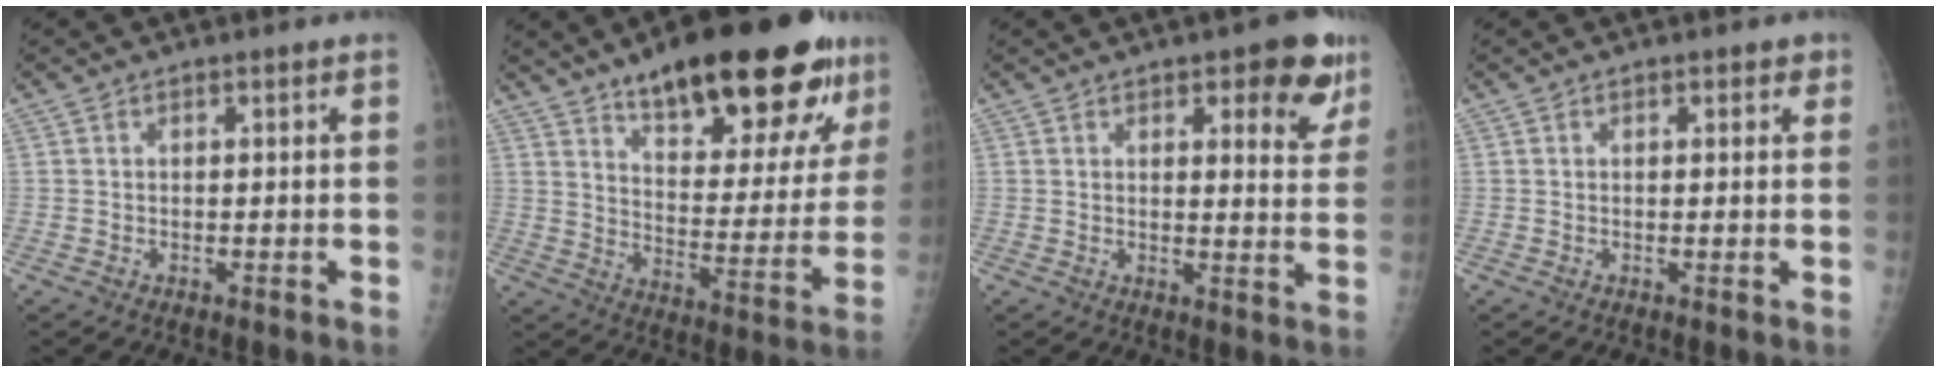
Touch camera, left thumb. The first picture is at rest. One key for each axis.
{"total": 27.1, "fx": 16.8, "fy": 9.0, "fz": 19.2, "tx": -0.236, "ty": -0.051, "tz": 0.248}
{"total": 9.7, "fx": 5.2, "fy": 3.7, "fz": 7.4, "tx": -0.051, "ty": -0.021, "tz": 0.056}
{"total": 1.8, "fx": 0.8, "fy": 1.1, "fz": 1.2, "tx": 0.001, "ty": 0.001, "tz": 0.006}